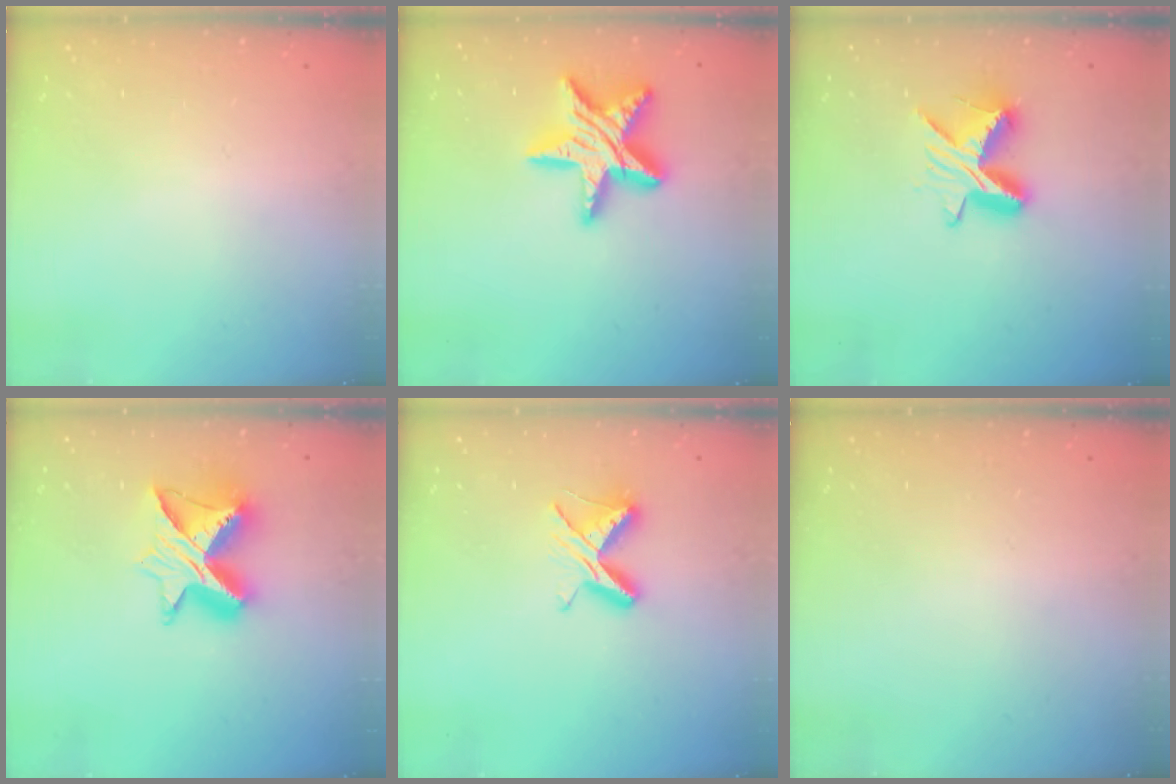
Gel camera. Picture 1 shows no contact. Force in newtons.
{"total": 16.3, "press": 16.2, "slide": 1.1}
{"total": 9.7, "press": 9.7, "slide": 0.6}
{"total": 10.8, "press": 10.7, "slide": 1.0}
{"total": 7.5, "press": 7.4, "slide": 0.8}
{"total": 0.0}